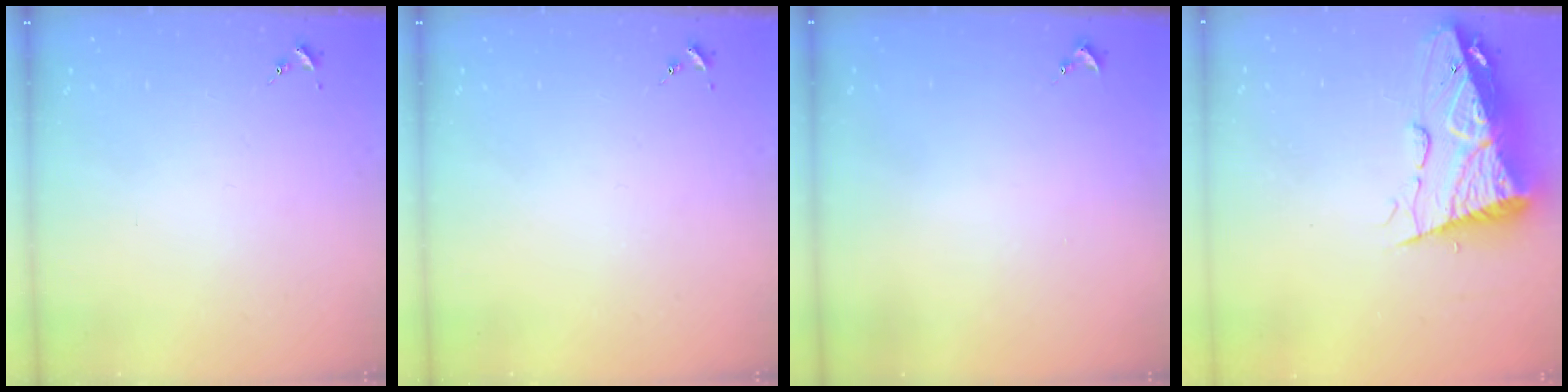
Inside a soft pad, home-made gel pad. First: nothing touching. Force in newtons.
{"total": 0.0}
{"total": 0.9, "press": 0.9, "slide": 0.0}
{"total": 14.3, "press": 14.2, "slide": 1.5}